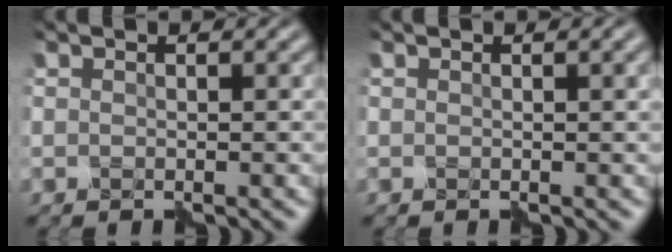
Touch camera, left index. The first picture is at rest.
{"total": 1.1, "force": [0.4, 0.2, 1.0], "torque": [-0.014, 0.002, 0.002]}